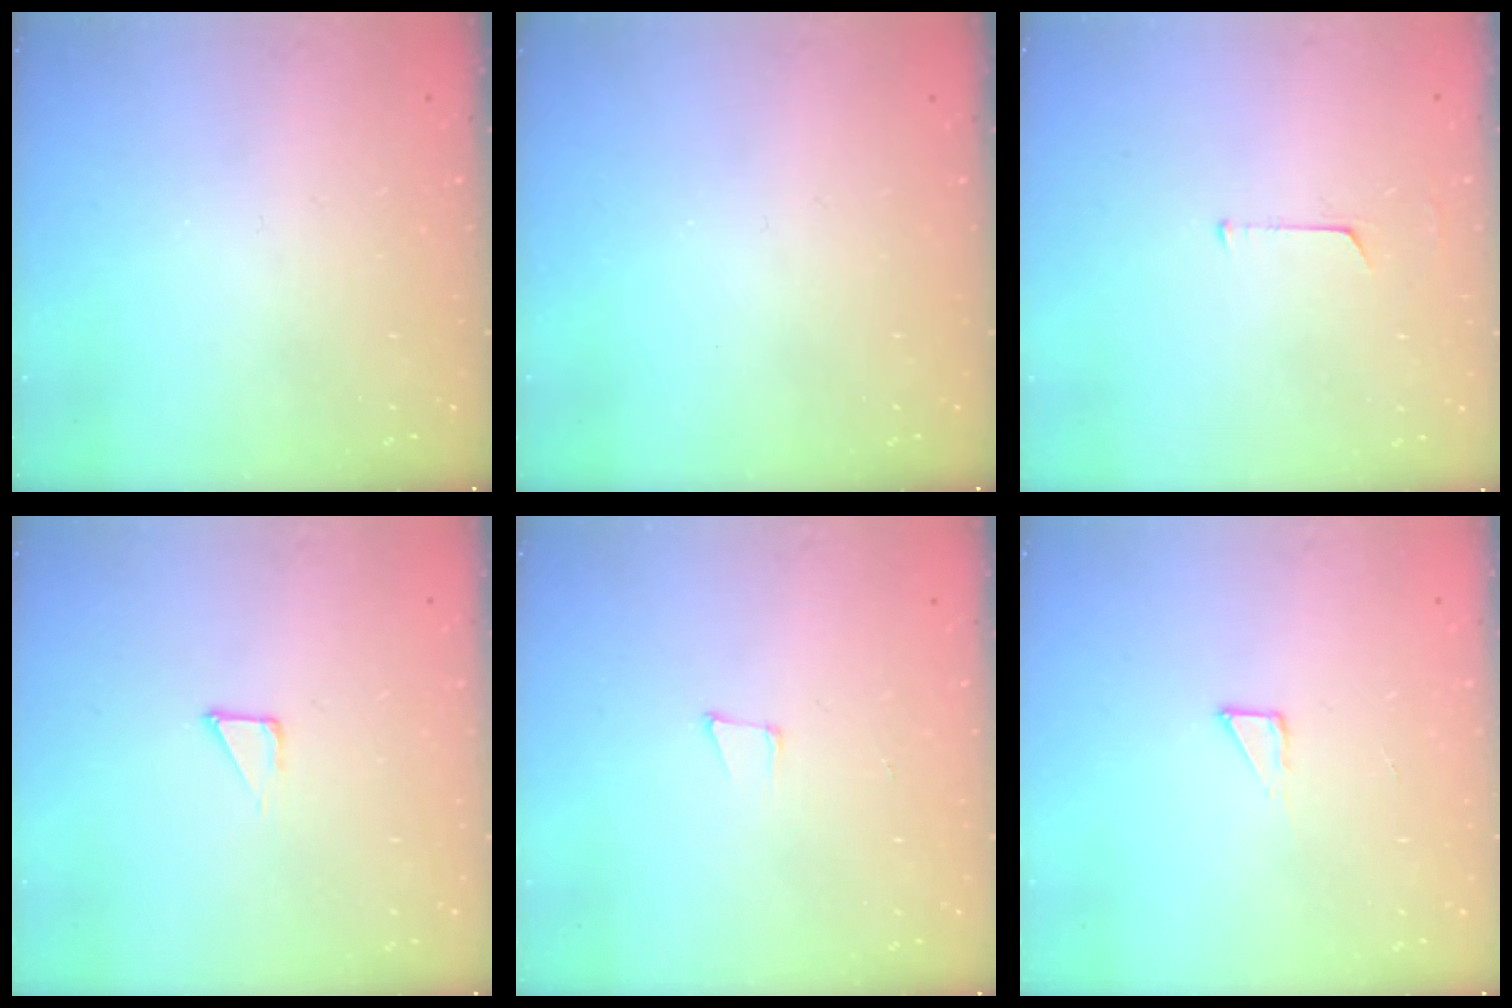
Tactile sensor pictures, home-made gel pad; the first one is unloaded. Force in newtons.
{"total": 0.0}
{"total": 4.6, "press": 4.6, "slide": 0.3}
{"total": 2.3, "press": 2.3, "slide": 0.1}
{"total": 5.0, "press": 4.2, "slide": 2.7}
{"total": 3.7, "press": 3.7, "slide": 0.4}